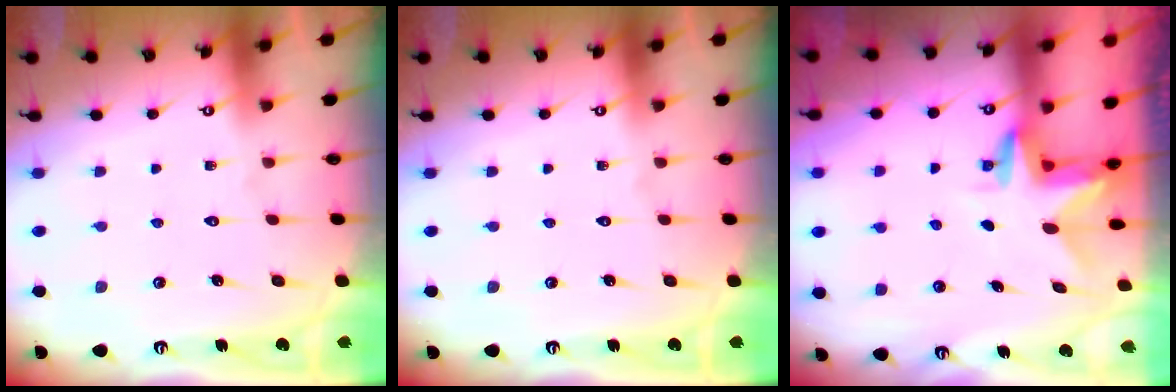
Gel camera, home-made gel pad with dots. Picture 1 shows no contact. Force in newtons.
{"total": 0.0}
{"total": 2.9, "press": 2.9, "slide": 0.2}